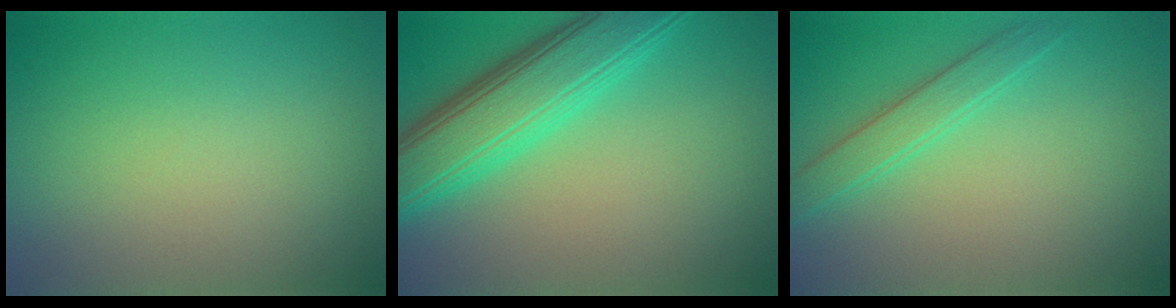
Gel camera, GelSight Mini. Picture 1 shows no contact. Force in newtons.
{"total": 7.0, "press": 7.0, "slide": 0.2}
{"total": 2.2, "press": 2.1, "slide": 0.2}